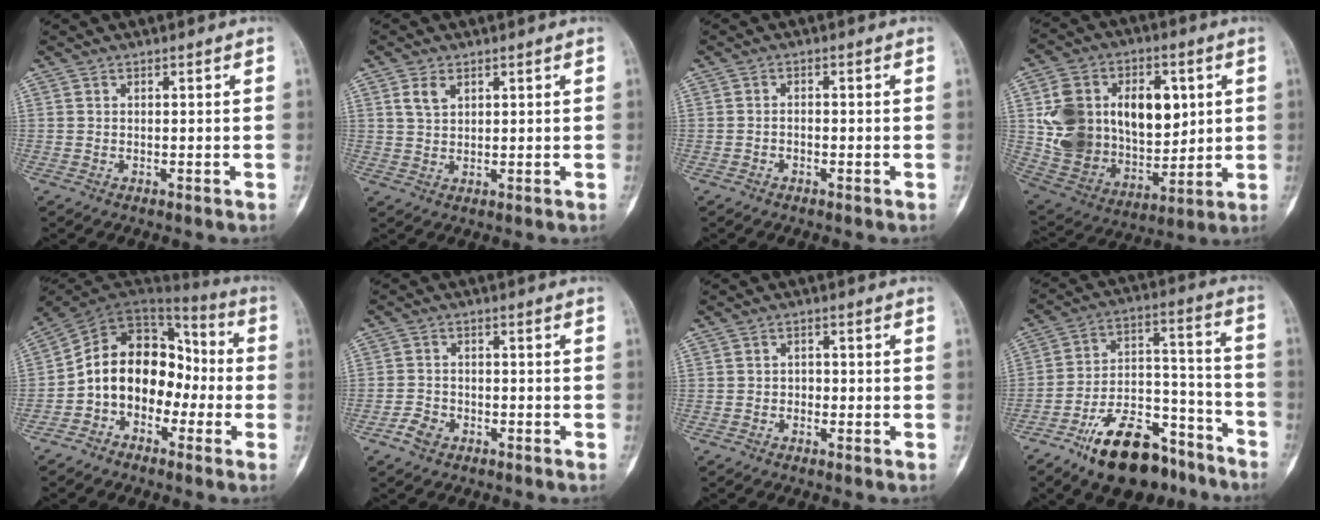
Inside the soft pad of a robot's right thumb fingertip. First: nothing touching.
{"total": 3.3, "force": [1.7, 2.0, 2.1], "torque": [-0.035, -0.003, 0.037]}
{"total": 1.1, "force": [-0.6, 0.7, 0.5], "torque": [-0.004, 0.006, -0.013]}
{"total": 23.5, "force": [4.3, 16.3, 16.4], "torque": [-0.253, -0.001, 0.097]}
{"total": 15.0, "force": [-3.4, 11.0, 9.5], "torque": [-0.124, 0.076, -0.070]}
{"total": 3.4, "force": [-2.1, 2.3, 1.4], "torque": [-0.023, 0.014, -0.040]}
{"total": 1.6, "force": [-0.8, 1.3, 0.4], "torque": [0.007, 0.008, -0.021]}
{"total": 19.5, "force": [-13.3, 9.2, 10.9], "torque": [-0.154, 0.101, -0.219]}